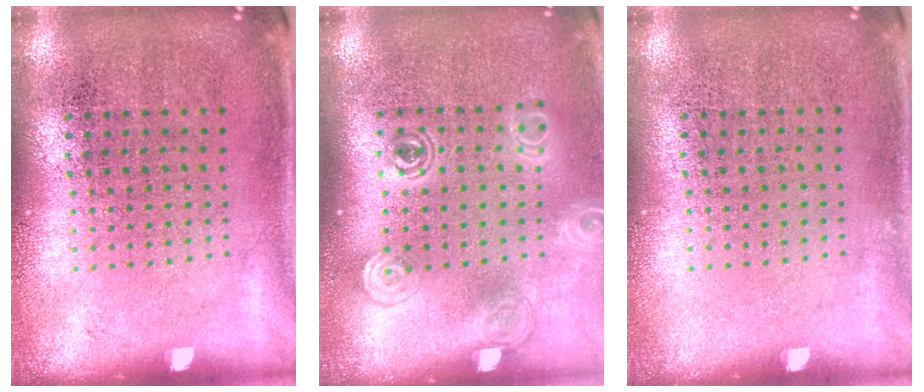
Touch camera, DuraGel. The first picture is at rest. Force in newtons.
{"total": 1.4, "press": 1.2, "slide": 0.7}
{"total": 0.0}